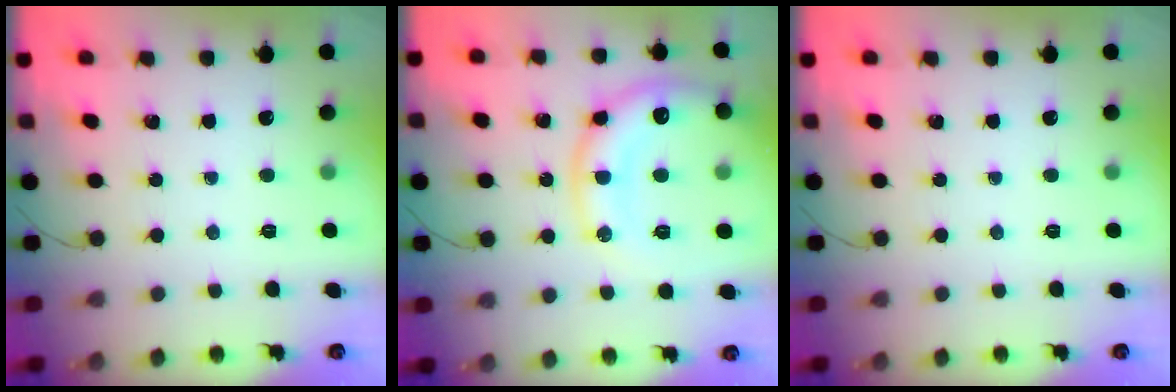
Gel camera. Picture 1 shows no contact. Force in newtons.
{"total": 17.0, "press": 16.9, "slide": 1.5}
{"total": 0.0}